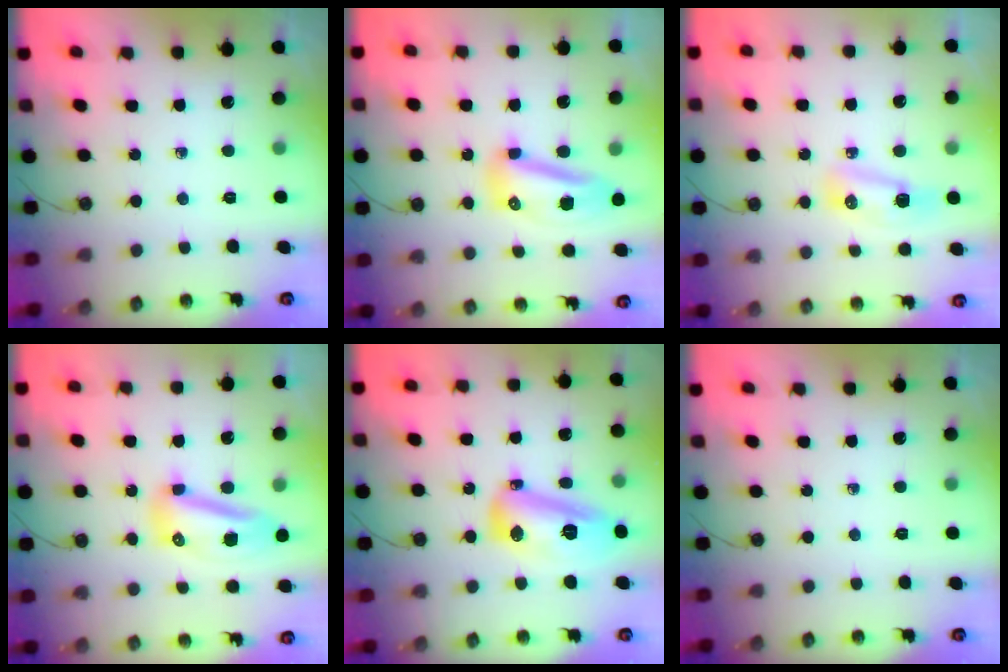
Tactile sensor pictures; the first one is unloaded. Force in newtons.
{"total": 10.0, "press": 10.0, "slide": 1.0}
{"total": 8.0, "press": 7.8, "slide": 1.9}
{"total": 10.0, "press": 10.0, "slide": 1.0}
{"total": 14.9, "press": 14.8, "slide": 1.2}
{"total": 0.0}